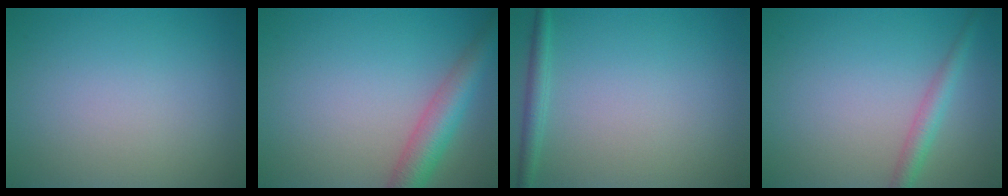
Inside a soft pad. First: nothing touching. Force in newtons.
{"total": 4.7, "press": 4.6, "slide": 0.2}
{"total": 1.5, "press": 1.5, "slide": 0.1}
{"total": 2.2, "press": 2.2, "slide": 0.1}